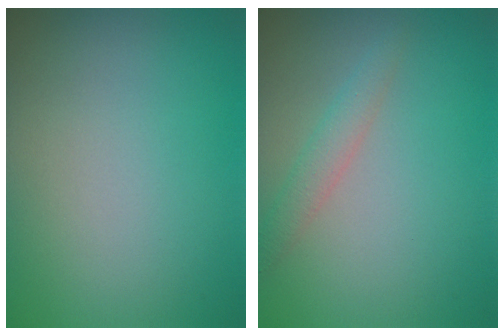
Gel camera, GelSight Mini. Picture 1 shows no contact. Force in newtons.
{"total": 1.7, "press": 1.7, "slide": 0.0}